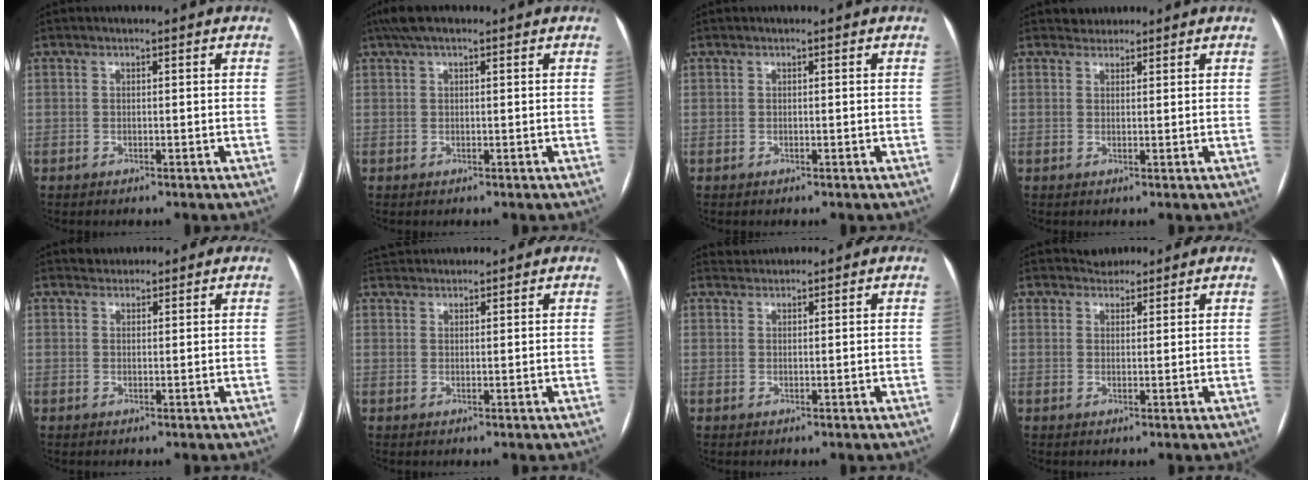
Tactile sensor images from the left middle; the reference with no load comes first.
{"total": 4.1, "force": [2.9, 1.2, 2.7], "torque": [-0.058, 0.036, 0.054]}
{"total": 0.0}
{"total": 1.6, "force": [1.4, 0.6, -0.3], "torque": [0.004, 0.008, 0.022]}
{"total": 1.5, "force": [1.4, 0.5, -0.3], "torque": [0.002, 0.008, 0.023]}
{"total": 4.1, "force": [4.0, 0.4, 0.4], "torque": [-0.013, 0.031, 0.075]}
{"total": 1.5, "force": [1.4, -0.2, -0.5], "torque": [-0.003, 0.009, 0.031]}
{"total": 2.3, "force": [2.0, 1.0, -0.3], "torque": [0.002, 0.007, 0.032]}